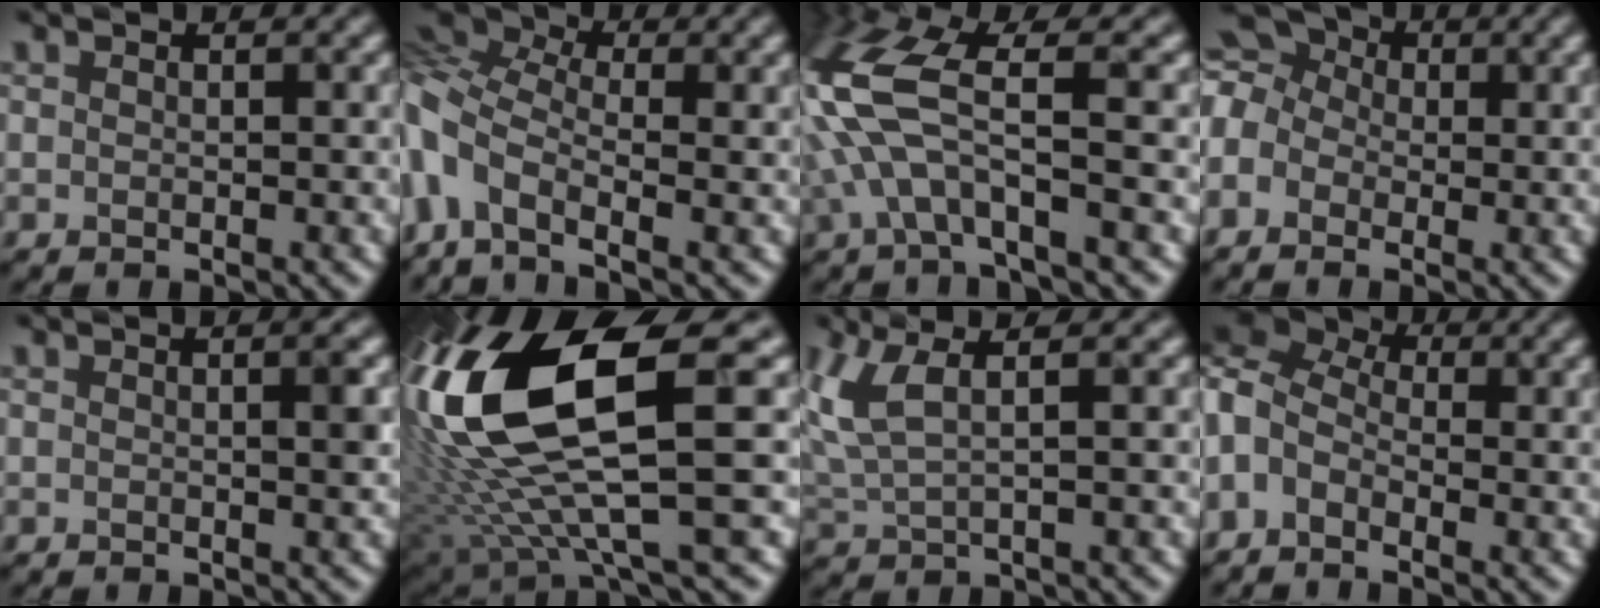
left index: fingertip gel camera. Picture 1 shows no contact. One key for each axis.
{"total": 7.0, "fx": -2.0, "fy": 4.0, "fz": 5.4, "tx": -0.134, "ty": -0.004, "tz": -0.062}
{"total": 8.2, "fx": -0.4, "fy": 2.8, "fz": 7.7, "tx": -0.194, "ty": 0.007, "tz": -0.021}
{"total": 7.6, "fx": 0.5, "fy": 6.3, "fz": 4.2, "tx": -0.096, "ty": 0.029, "tz": -0.045}
{"total": 1.6, "fx": 0.3, "fy": 0.3, "fz": 1.6, "tx": -0.021, "ty": 0.001, "tz": 0.001}
{"total": 16.4, "fx": 3.2, "fy": 5.3, "fz": 15.2, "tx": -0.323, "ty": -0.021, "tz": 0.076}
{"total": 4.3, "fx": 1.6, "fy": 1.4, "fz": 3.7, "tx": -0.102, "ty": -0.001, "tz": 0.039}
{"total": 6.4, "fx": 0.1, "fy": 4.7, "fz": 4.4, "tx": -0.107, "ty": 0.018, "tz": -0.012}